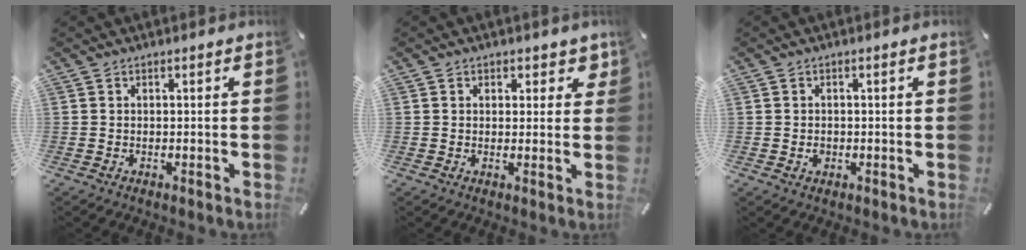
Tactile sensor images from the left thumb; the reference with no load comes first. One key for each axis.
{"total": 3.4, "fx": 1.7, "fy": 2.5, "fz": 1.5, "tx": 0.005, "ty": -0.007, "tz": 0.021}
{"total": 1.3, "fx": -0.2, "fy": 1.2, "fz": 0.5, "tx": -0.010, "ty": 0.005, "tz": -0.006}